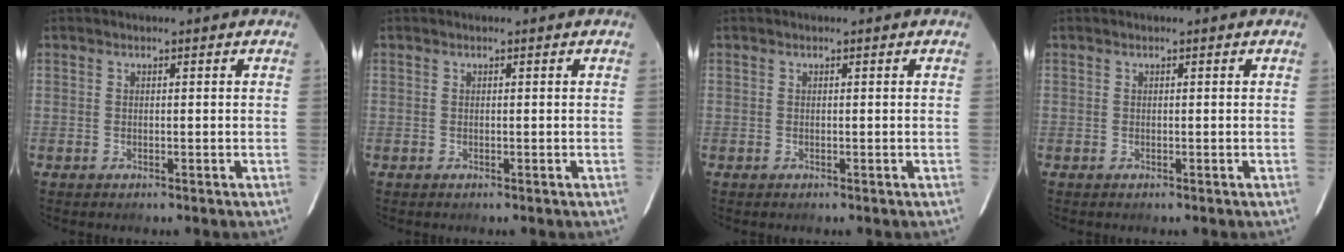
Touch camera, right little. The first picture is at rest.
{"total": 0.0}
{"total": 0.0}
{"total": 0.0}